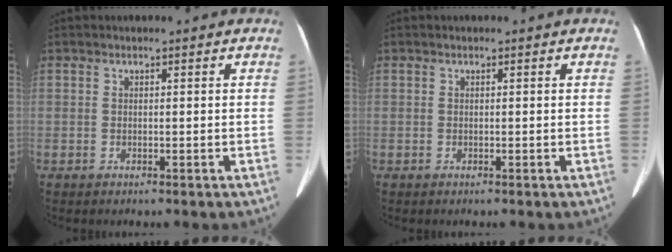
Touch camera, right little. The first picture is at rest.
{"total": 0.0}